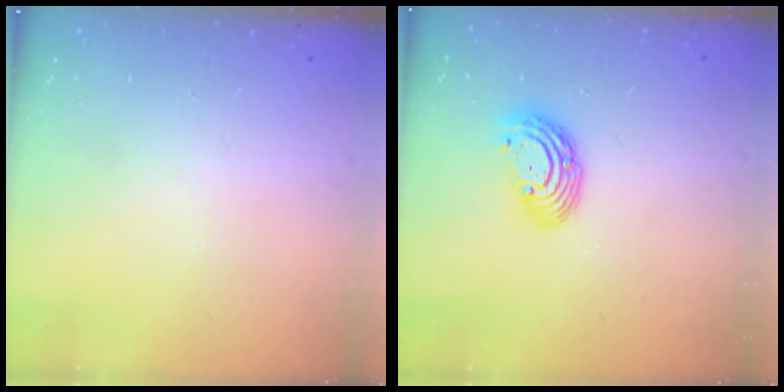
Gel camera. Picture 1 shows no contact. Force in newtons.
{"total": 8.1, "press": 8.0, "slide": 1.5}